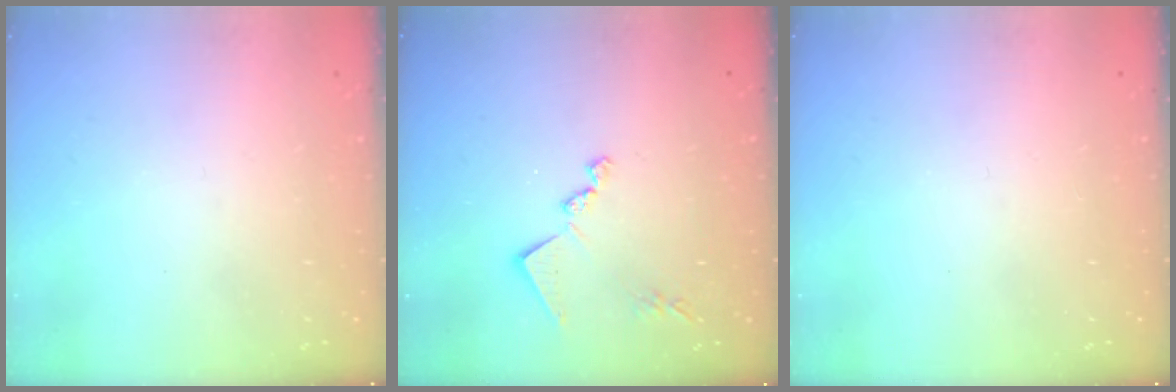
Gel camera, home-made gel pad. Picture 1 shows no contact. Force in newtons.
{"total": 11.2, "press": 11.2, "slide": 0.1}
{"total": 0.0}